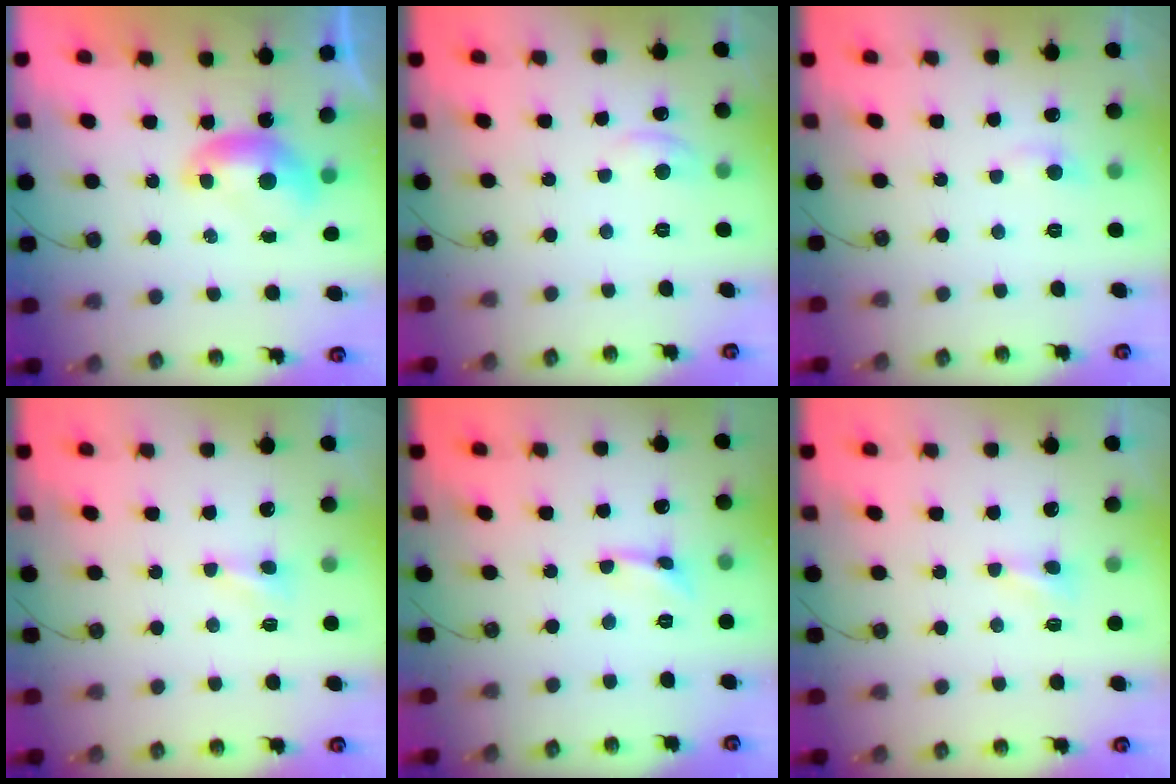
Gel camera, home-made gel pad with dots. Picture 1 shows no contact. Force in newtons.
{"total": 0.9, "press": 0.6, "slide": 0.7}
{"total": 1.1, "press": 0.8, "slide": 0.8}
{"total": 1.0, "press": 0.9, "slide": 0.3}
{"total": 0.0}
{"total": 1.0, "press": 0.9, "slide": 0.3}